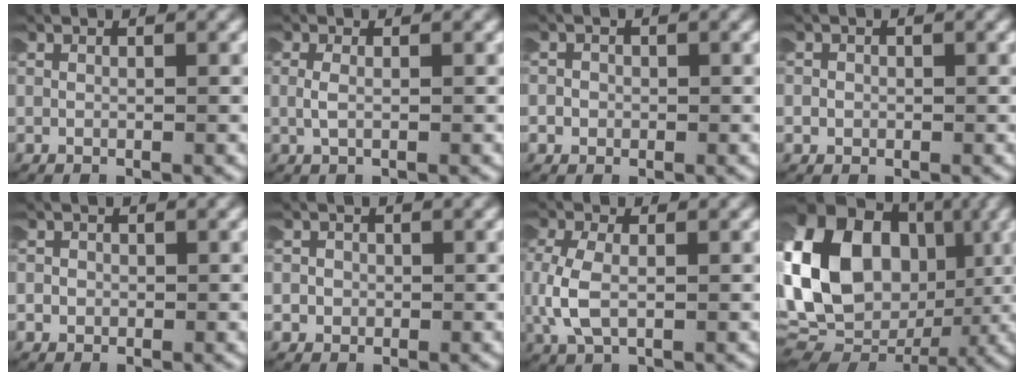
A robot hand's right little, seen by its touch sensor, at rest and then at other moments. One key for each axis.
{"total": 1.1, "fx": 0.1, "fy": 0.4, "fz": 1.0, "tx": -0.026, "ty": 0.000, "tz": 0.001}
{"total": 2.5, "fx": -0.7, "fy": 2.4, "fz": 0.2, "tx": -0.014, "ty": 0.004, "tz": -0.023}
{"total": 1.6, "fx": -0.5, "fy": 1.5, "fz": 0.0, "tx": -0.010, "ty": 0.004, "tz": -0.014}
{"total": 2.1, "fx": -0.6, "fy": 2.0, "fz": 0.1, "tx": -0.012, "ty": 0.004, "tz": -0.020}
{"total": 2.7, "fx": -0.7, "fy": 2.6, "fz": 0.2, "tx": -0.020, "ty": 0.002, "tz": -0.021}
{"total": 3.3, "fx": 0.1, "fy": 2.1, "fz": 2.5, "tx": -0.077, "ty": 0.001, "tz": 0.004}
{"total": 17.8, "fx": 0.9, "fy": 14.2, "fz": 10.6, "tx": -0.259, "ty": -0.033, "tz": 0.020}